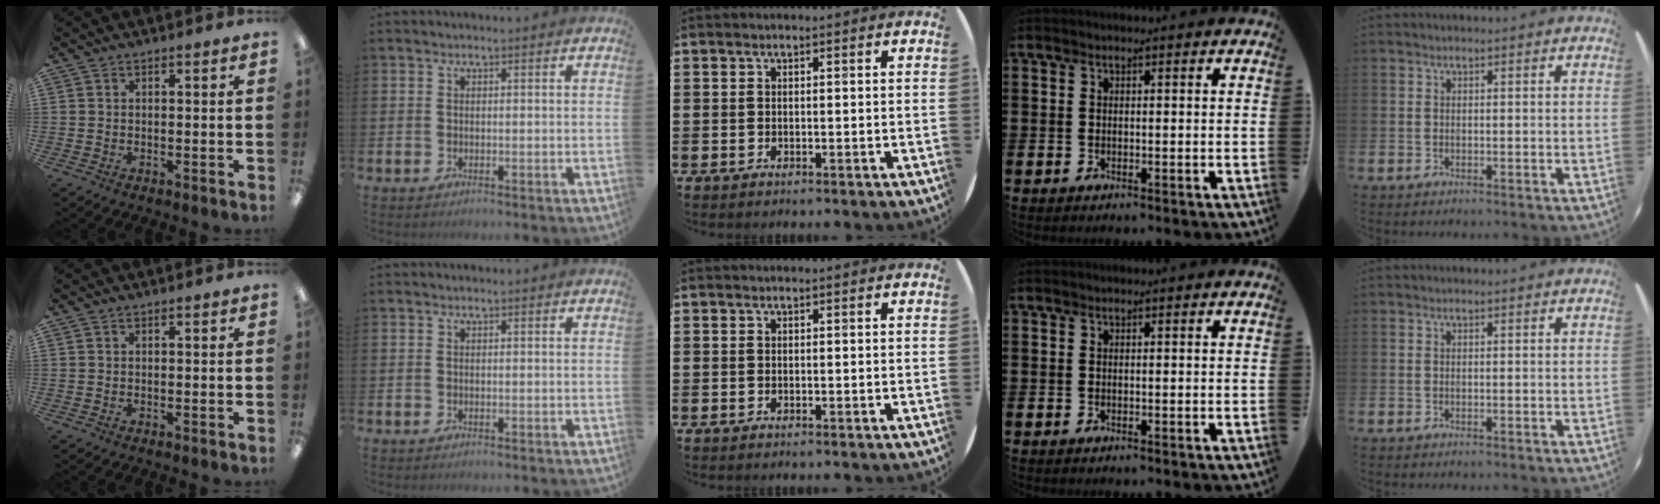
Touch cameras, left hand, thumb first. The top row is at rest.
{}